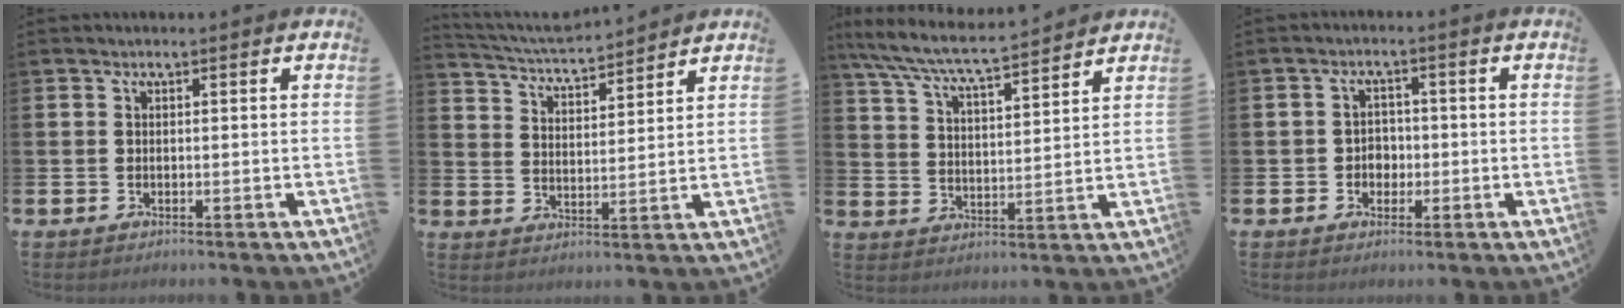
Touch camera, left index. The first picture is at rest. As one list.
[{"total": 4.9, "force": [4.9, 0.3, 0.5], "torque": [-0.031, -0.037, 0.084]}, {"total": 7.1, "force": [6.6, 0.3, 2.6], "torque": [-0.080, -0.044, 0.115]}, {"total": 2.6, "force": [-0.6, 2.3, 1.0], "torque": [-0.013, 0.004, -0.019]}]